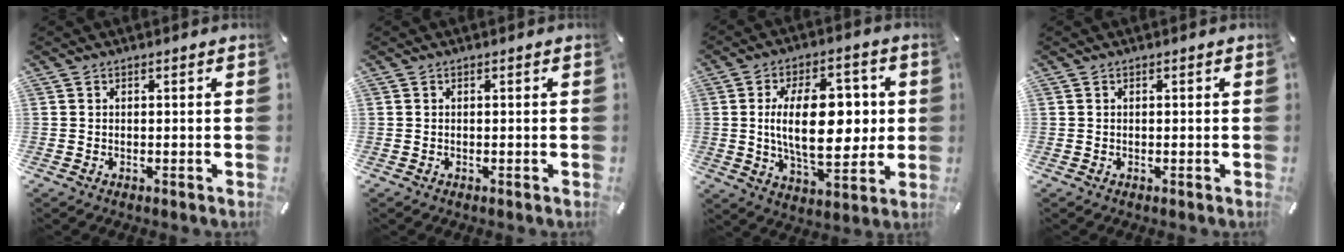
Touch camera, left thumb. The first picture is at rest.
{"total": 0.0}
{"total": 18.6, "force": [1.6, 10.0, 15.7], "torque": [-0.263, -0.003, 0.020]}
{"total": 0.0}